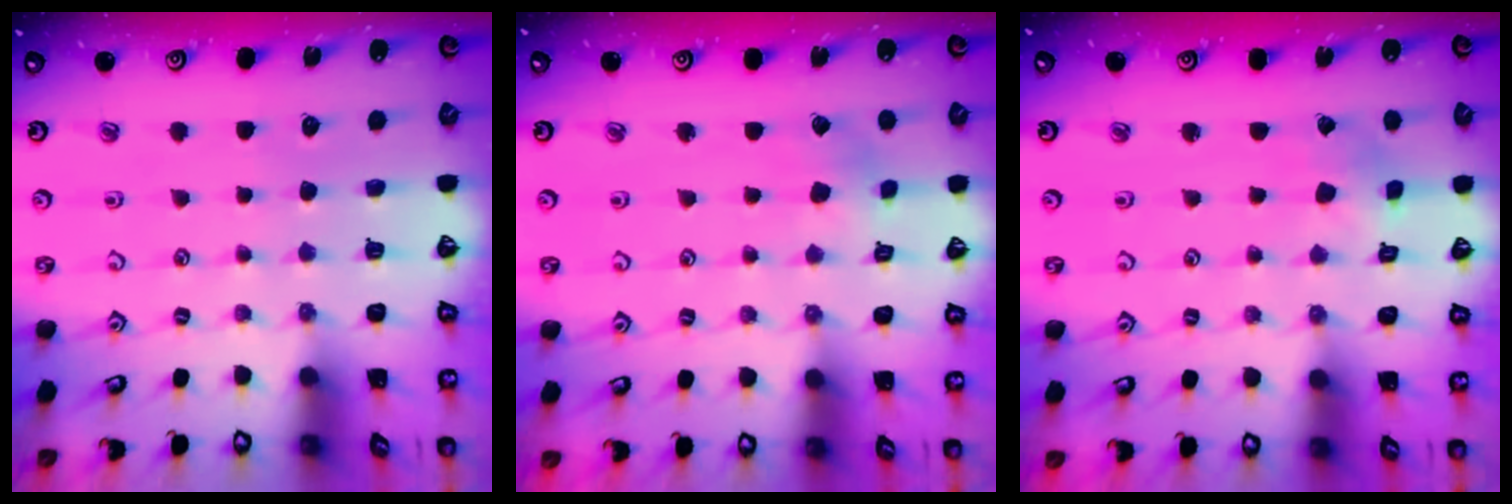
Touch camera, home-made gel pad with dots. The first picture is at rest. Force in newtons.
{"total": 2.7, "press": 2.6, "slide": 0.7}
{"total": 1.6, "press": 1.6, "slide": 0.0}